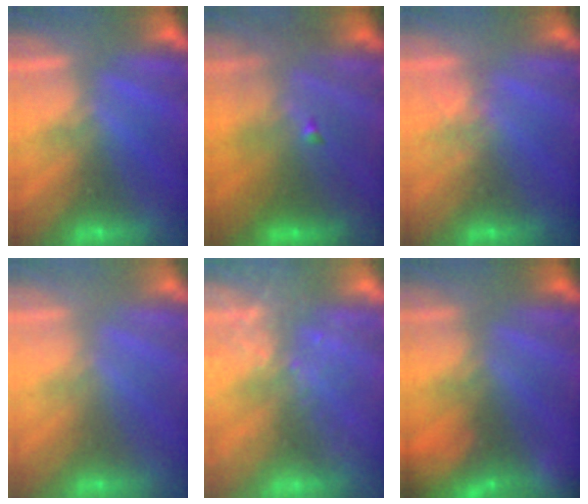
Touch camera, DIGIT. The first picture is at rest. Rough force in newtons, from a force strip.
{"total": 4.1}
{"total": 2.4}
{"total": 2.7}
{"total": 6.8}
{"total": 8.8}